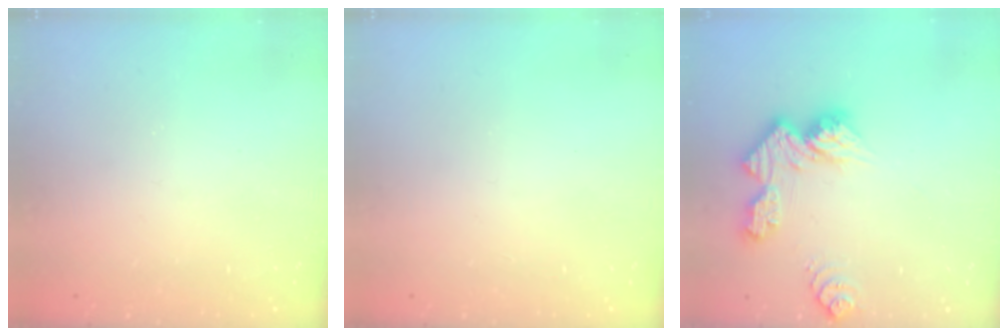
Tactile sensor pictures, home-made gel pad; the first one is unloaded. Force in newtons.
{"total": 0.0}
{"total": 12.0, "press": 12.0, "slide": 1.0}